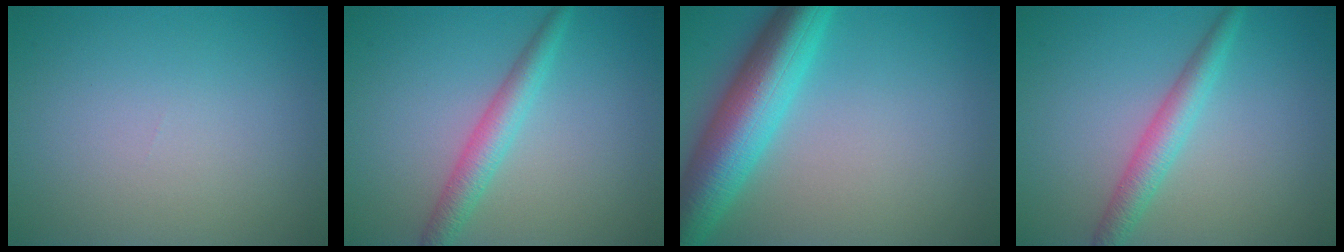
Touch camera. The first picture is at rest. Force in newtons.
{"total": 2.9, "press": 2.9, "slide": 0.0}
{"total": 8.5, "press": 8.5, "slide": 0.2}
{"total": 2.9, "press": 2.9, "slide": 0.0}